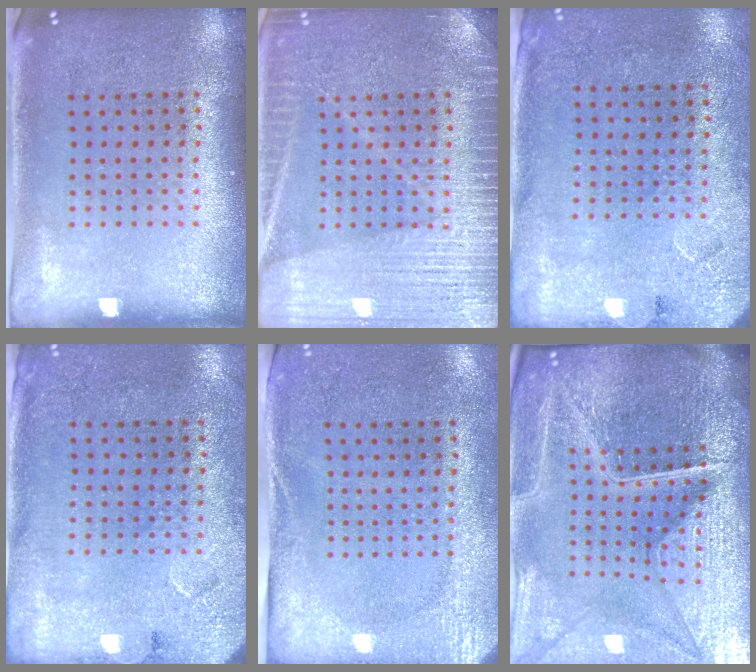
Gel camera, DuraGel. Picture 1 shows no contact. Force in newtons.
{"total": 5.4, "press": 5.3, "slide": 0.9}
{"total": 2.7, "press": 2.2, "slide": 1.6}
{"total": 2.7, "press": 2.2, "slide": 1.6}
{"total": 2.7, "press": 2.1, "slide": 1.7}
{"total": 7.0, "press": 6.1, "slide": 3.3}